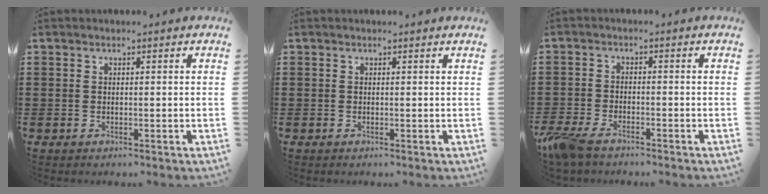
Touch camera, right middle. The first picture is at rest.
{"total": 0.0}
{"total": 4.4, "force": [-3.6, 1.2, 2.2], "torque": [-0.078, -0.013, -0.081]}